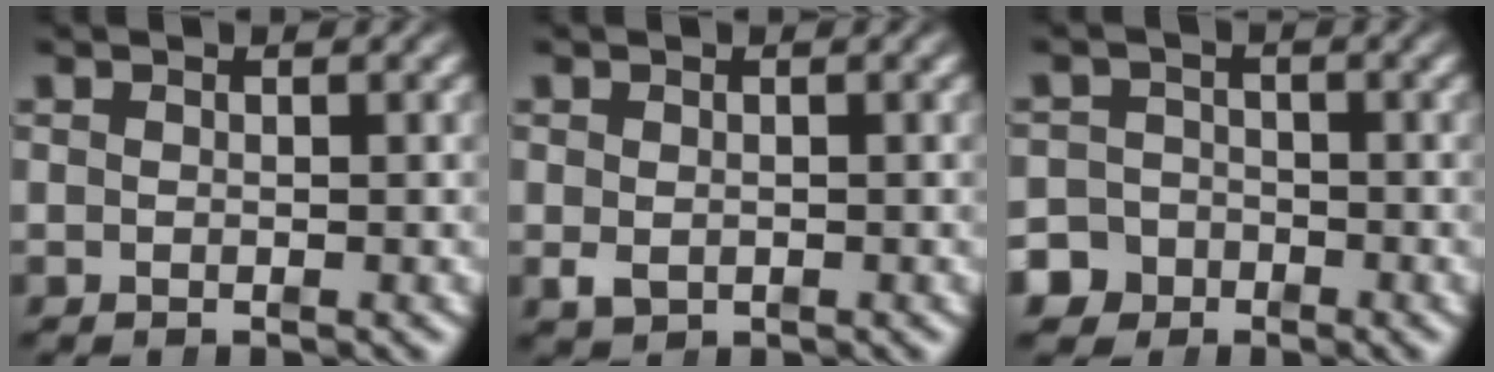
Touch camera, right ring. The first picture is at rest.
{"total": 1.4, "force": [-0.7, 0.8, 0.8], "torque": [-0.022, -0.017, 0.001]}
{"total": 6.2, "force": [-3.6, 5.0, 1.0], "torque": [-0.020, -0.027, -0.062]}